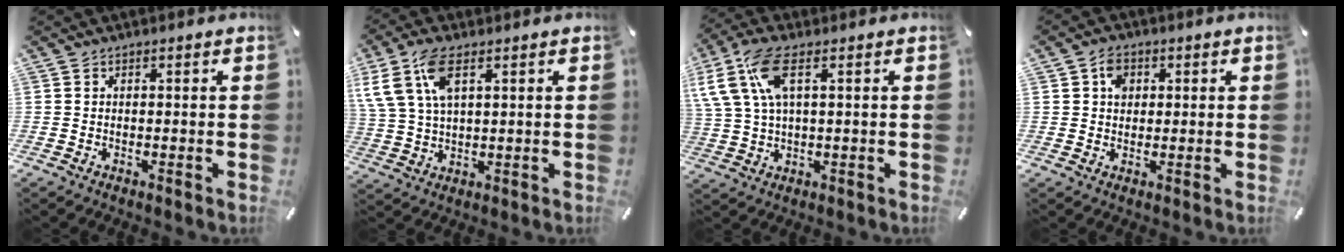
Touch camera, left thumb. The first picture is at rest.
{"total": 10.3, "force": [4.6, 5.0, 7.7], "torque": [-0.177, 0.000, 0.085]}
{"total": 11.8, "force": [4.1, 5.3, 9.8], "torque": [-0.218, -0.002, 0.076]}
{"total": 3.9, "force": [1.0, 3.2, 2.0], "torque": [-0.019, 0.000, 0.010]}